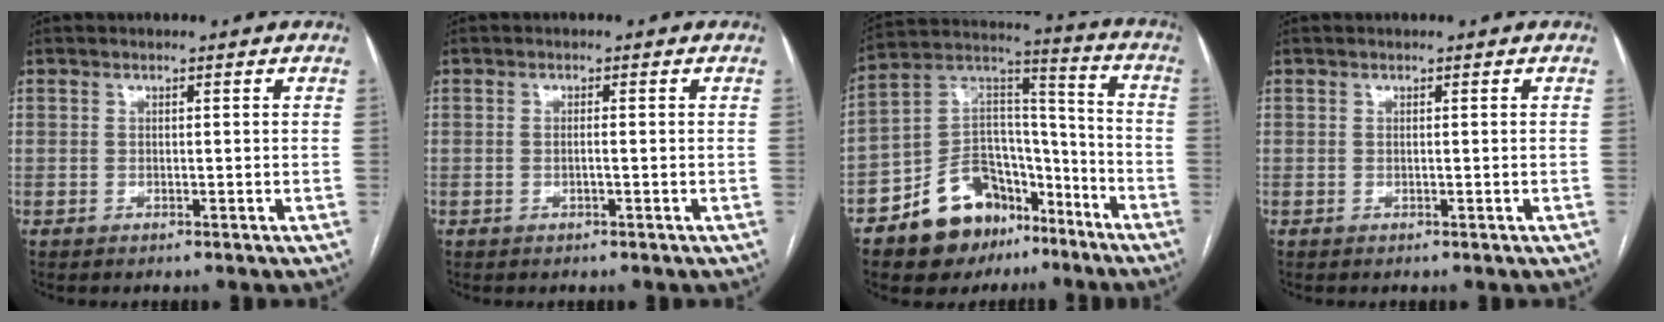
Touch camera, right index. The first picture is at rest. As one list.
[{"total": 0.9, "force": [-0.2, 0.0, 0.9], "torque": [-0.017, 0.000, -0.003]}, {"total": 16.3, "force": [-10.5, 10.2, 7.2], "torque": [-0.115, 0.071, -0.170]}, {"total": 0.0}]